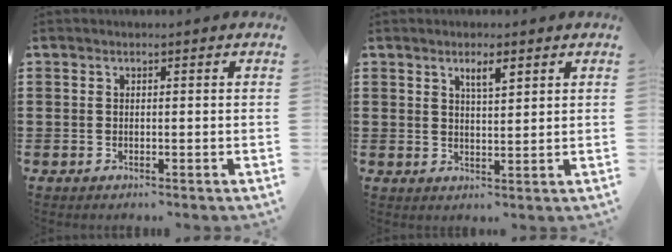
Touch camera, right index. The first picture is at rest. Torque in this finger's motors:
{"motor_torque": [0.03, 0.00, 0.09, 0.03]}